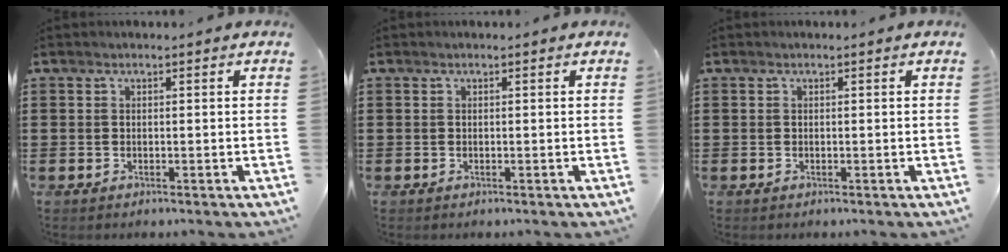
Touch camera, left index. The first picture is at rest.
{"total": 0.0}
{"total": 0.0}